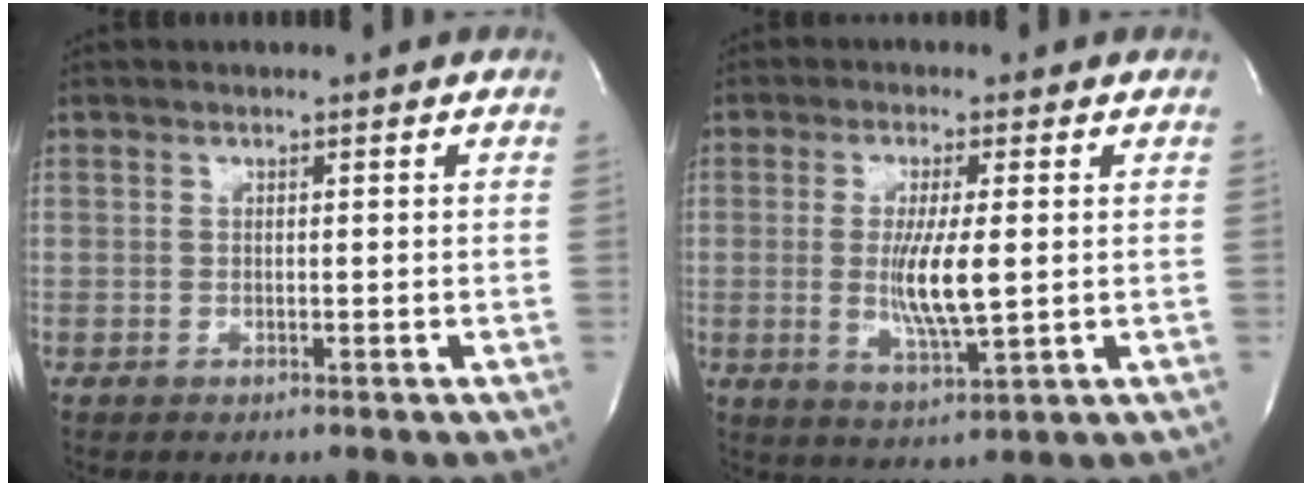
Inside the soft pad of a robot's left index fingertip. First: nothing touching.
{"total": 7.4, "force": [0.0, 0.9, 7.4], "torque": [-0.148, -0.019, 0.003]}